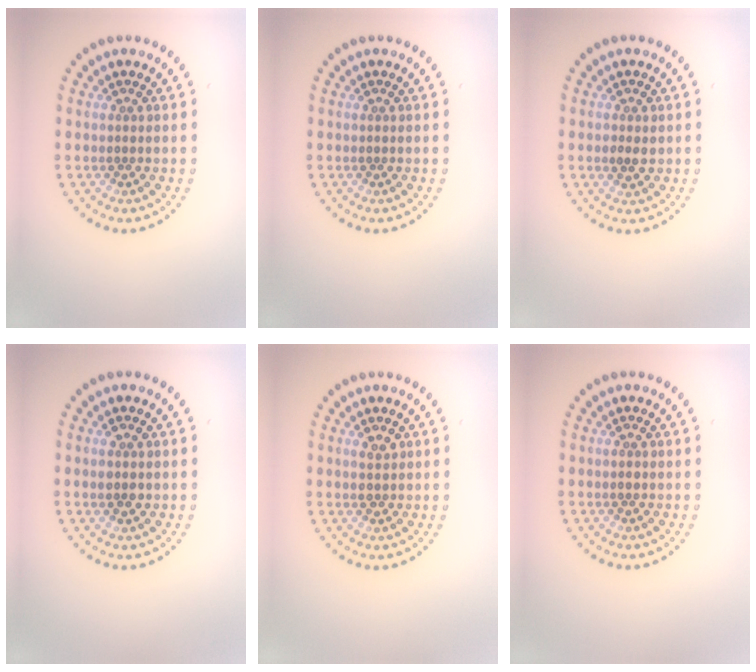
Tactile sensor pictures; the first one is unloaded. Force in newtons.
{"total": 0.0}
{"total": 1.4, "press": 1.4, "slide": 0.2}
{"total": 1.4, "press": 1.4, "slide": 0.3}
{"total": 1.5, "press": 1.4, "slide": 0.3}
{"total": 0.7, "press": 0.7, "slide": 0.1}